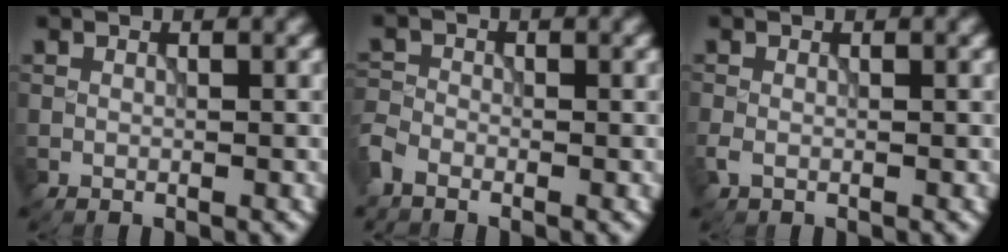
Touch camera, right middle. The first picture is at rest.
{"total": 2.2, "force": [-1.7, 1.0, 0.9], "torque": [-0.020, -0.002, -0.049]}
{"total": 1.0, "force": [-0.4, 0.6, 0.7], "torque": [-0.021, -0.003, -0.011]}